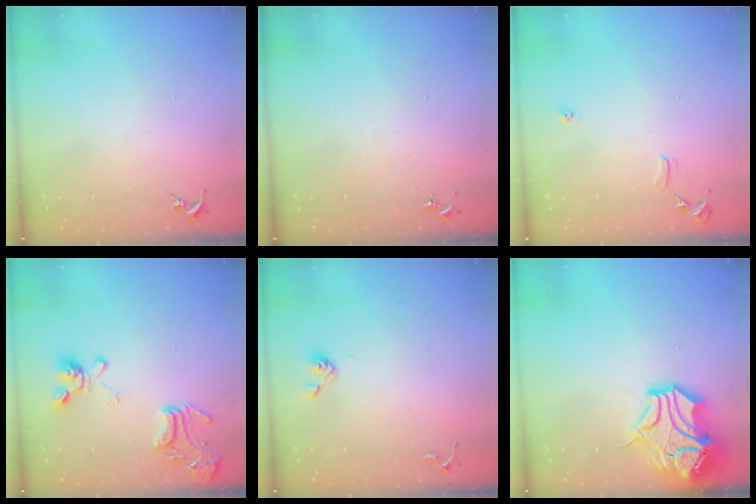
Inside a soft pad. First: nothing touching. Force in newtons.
{"total": 0.0}
{"total": 7.4, "press": 7.4, "slide": 0.7}
{"total": 15.8, "press": 15.7, "slide": 1.9}
{"total": 5.7, "press": 5.3, "slide": 2.1}
{"total": 16.4, "press": 16.3, "slide": 2.2}